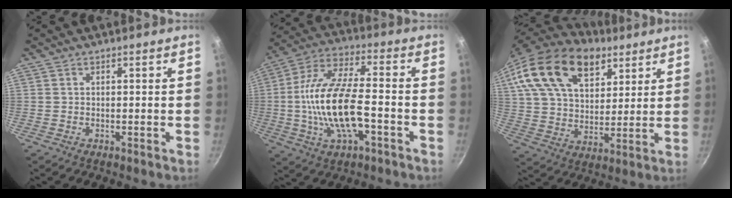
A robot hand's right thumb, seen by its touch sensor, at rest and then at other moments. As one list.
[{"total": 17.7, "force": [-3.8, 7.5, 15.5], "torque": [-0.292, 0.031, -0.081]}, {"total": 23.2, "force": [13.6, 13.0, 13.5], "torque": [-0.217, -0.028, 0.238]}]